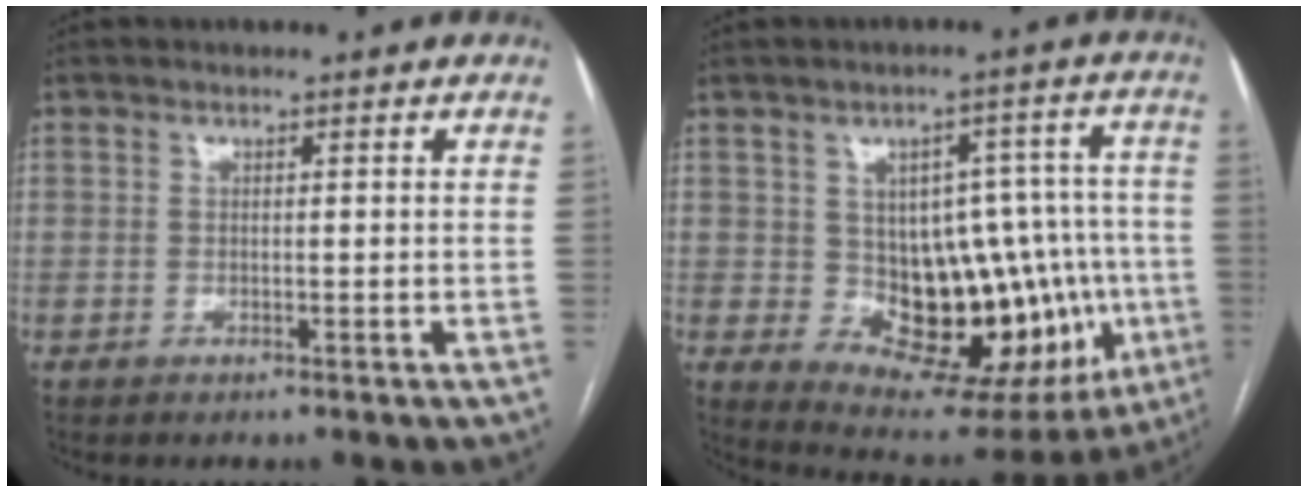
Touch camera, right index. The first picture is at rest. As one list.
[{"total": 17.9, "force": [-2.3, 10.3, 14.5], "torque": [-0.171, 0.042, -0.002]}]